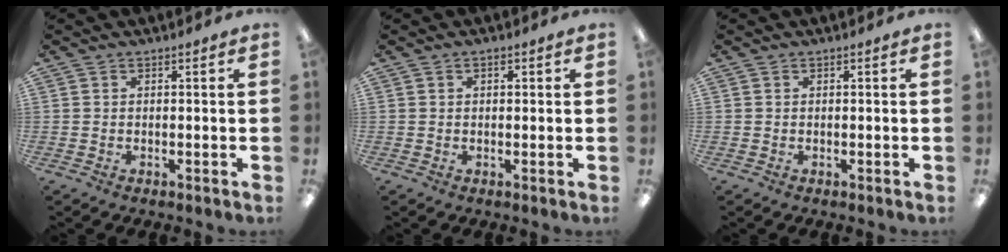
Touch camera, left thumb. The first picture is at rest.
{"total": 1.0, "force": [0.4, 0.6, 0.7], "torque": [-0.005, 0.001, 0.004]}
{"total": 0.0}